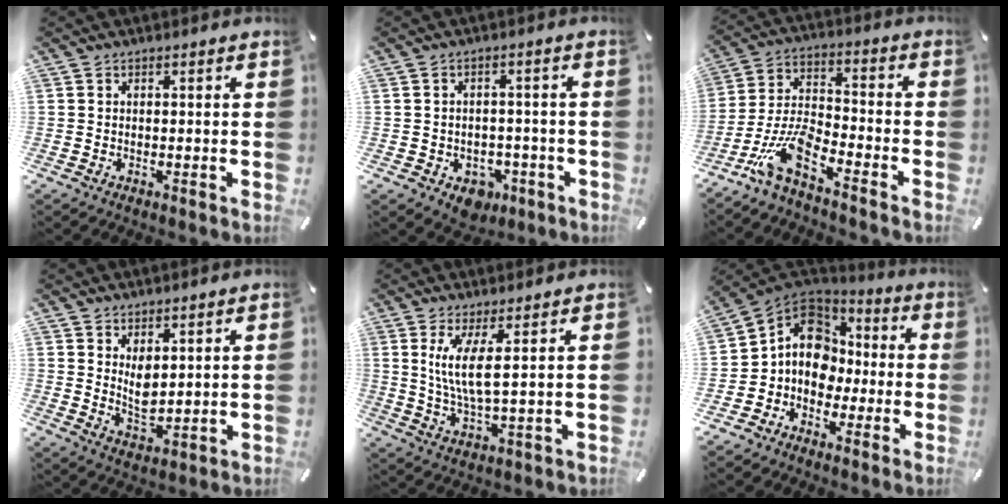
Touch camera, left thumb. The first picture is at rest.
{"total": 5.1, "force": [-2.3, 4.2, 1.8], "torque": [-0.020, 0.017, -0.039]}
{"total": 11.6, "force": [-7.6, 4.3, 7.6], "torque": [-0.164, 0.020, -0.143]}
{"total": 5.1, "force": [2.4, 2.7, 3.5], "torque": [-0.063, -0.019, 0.041]}
{"total": 7.7, "force": [2.6, 1.2, 7.1], "torque": [-0.155, -0.008, 0.042]}
{"total": 11.3, "force": [-0.4, 10.3, 4.6], "torque": [-0.095, 0.008, -0.003]}